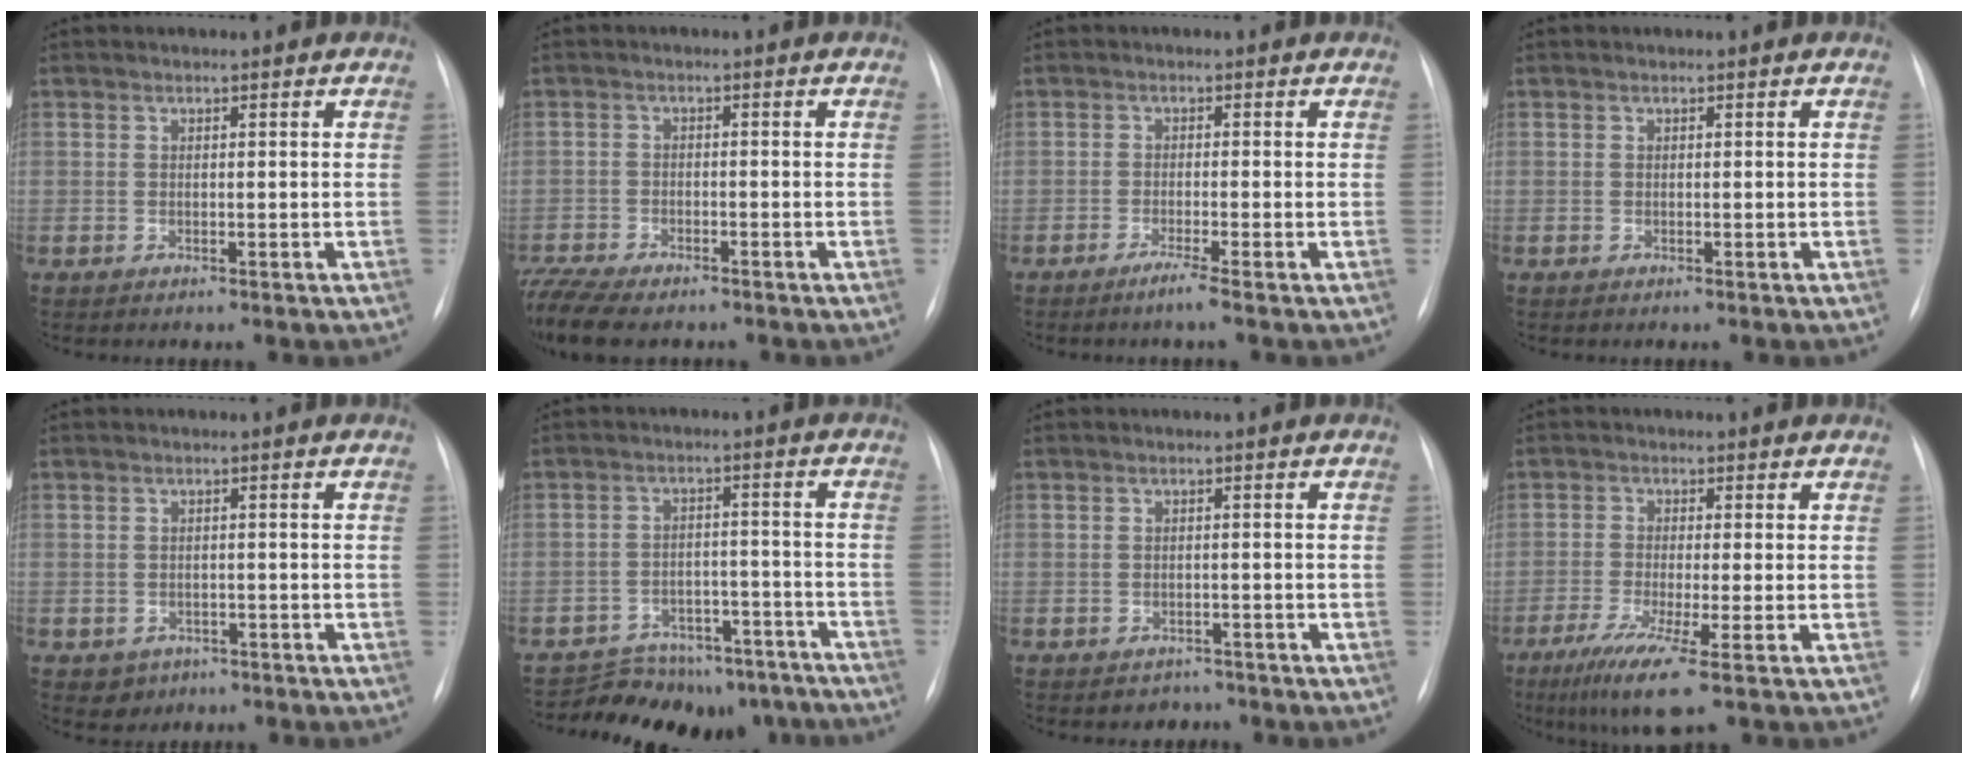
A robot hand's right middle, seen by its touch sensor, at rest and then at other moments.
{"total": 10.8, "force": [-8.8, 3.5, 5.2], "torque": [-0.114, -0.007, -0.141]}
{"total": 2.2, "force": [-1.5, -0.7, 1.4], "torque": [-0.029, -0.006, -0.030]}
{"total": 0.0}
{"total": 2.6, "force": [-1.3, 2.2, 0.4], "torque": [-0.004, 0.008, -0.009]}
{"total": 14.3, "force": [-12.6, 6.2, 2.4], "torque": [-0.020, 0.031, -0.161]}
{"total": 2.0, "force": [-1.5, 1.2, -0.3], "torque": [-0.002, 0.006, -0.020]}
{"total": 6.8, "force": [-3.5, -0.2, 5.8], "torque": [-0.108, -0.026, -0.064]}